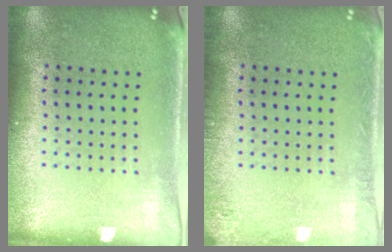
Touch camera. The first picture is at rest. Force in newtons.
{"total": 1.4, "press": 1.4, "slide": 0.1}